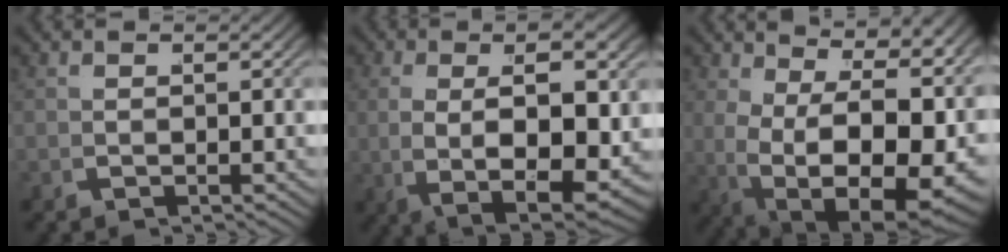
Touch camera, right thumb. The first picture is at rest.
{"total": 10.1, "force": [-0.7, 4.9, 8.9], "torque": [-0.167, -0.029, 0.013]}
{"total": 15.5, "force": [0.5, 9.5, 12.2], "torque": [-0.225, -0.061, 0.049]}